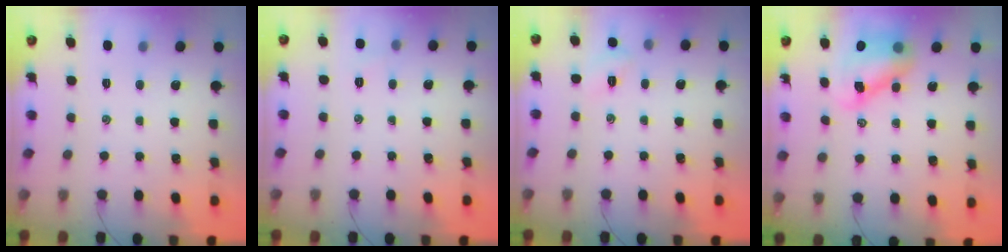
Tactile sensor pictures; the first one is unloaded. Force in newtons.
{"total": 3.6, "press": 3.5, "slide": 1.1}
{"total": 3.2, "press": 3.1, "slide": 1.0}
{"total": 9.3, "press": 9.0, "slide": 2.4}